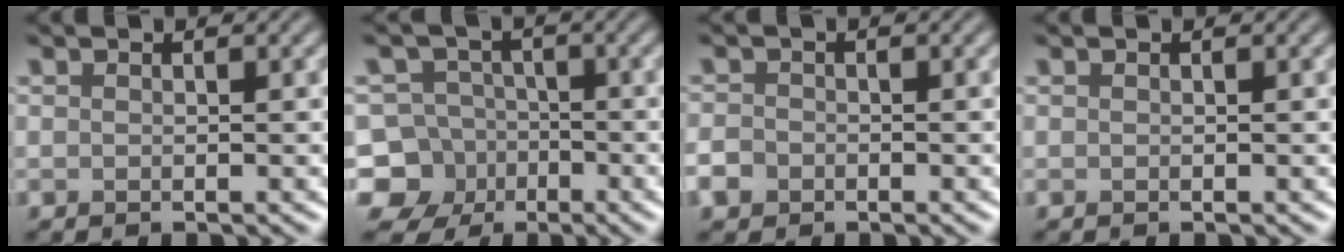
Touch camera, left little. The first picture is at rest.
{"total": 9.9, "force": [-4.6, 8.6, 1.4], "torque": [-0.033, -0.011, -0.104]}
{"total": 1.7, "force": [-0.9, 1.3, 0.5], "torque": [-0.007, -0.001, -0.023]}
{"total": 0.0}